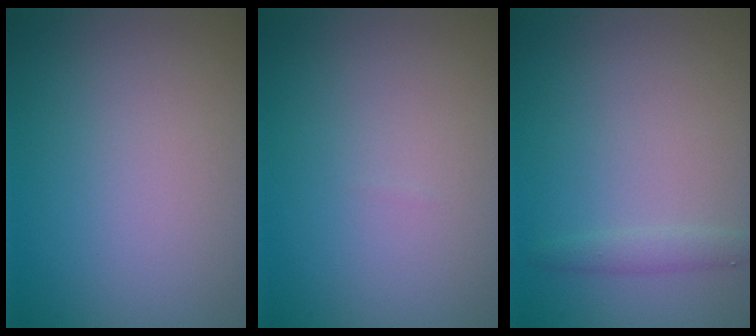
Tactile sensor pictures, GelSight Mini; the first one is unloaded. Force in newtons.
{"total": 0.0}
{"total": 1.2, "press": 1.2, "slide": 0.0}